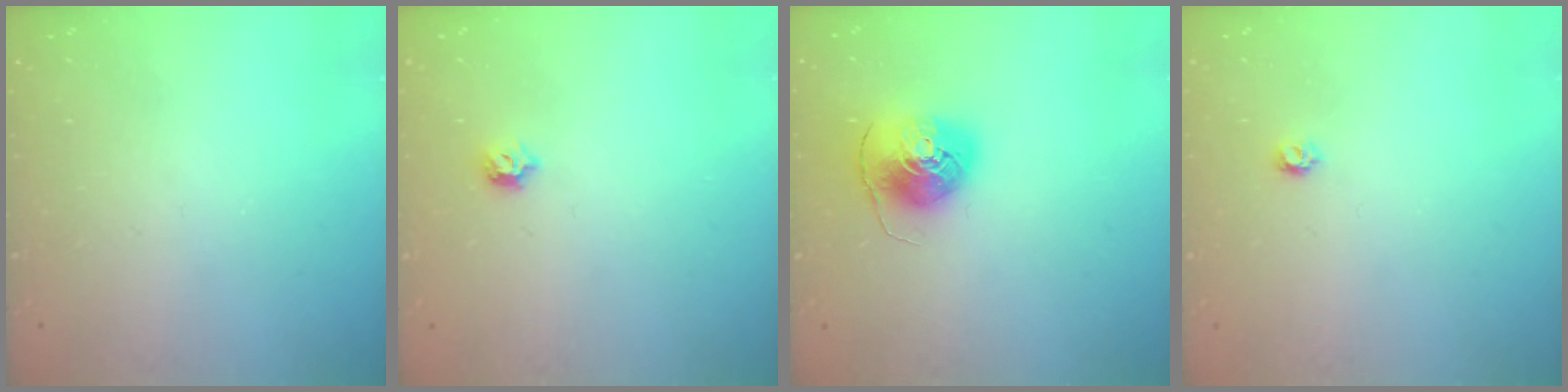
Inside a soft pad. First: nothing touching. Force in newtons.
{"total": 6.1, "press": 6.0, "slide": 1.1}
{"total": 8.1, "press": 8.1, "slide": 0.6}
{"total": 3.2, "press": 3.2, "slide": 0.3}